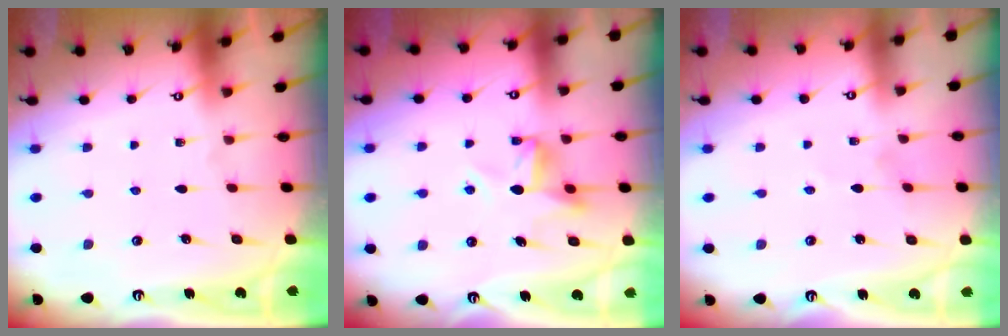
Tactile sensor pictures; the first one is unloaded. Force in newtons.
{"total": 8.9, "press": 8.9, "slide": 0.2}
{"total": 0.0}